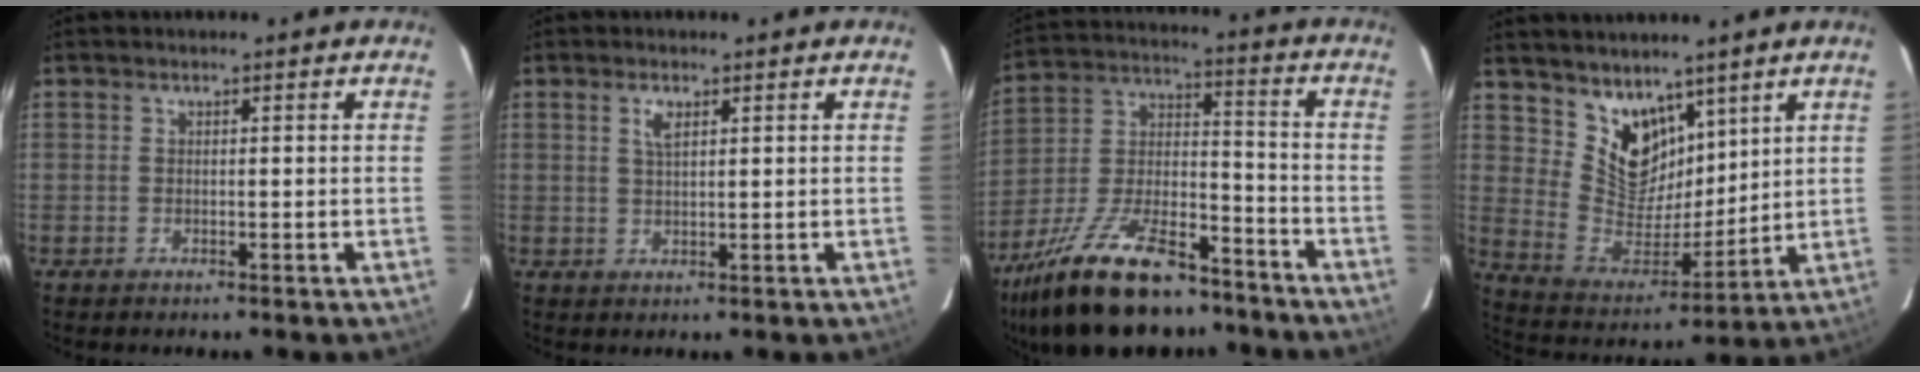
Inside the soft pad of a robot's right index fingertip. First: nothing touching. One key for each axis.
{"total": 2.3, "fx": 1.1, "fy": 0.9, "fz": 1.8, "tx": -0.035, "ty": 0.002, "tz": 0.021}
{"total": 23.9, "fx": -17.5, "fy": 9.3, "fz": 13.3, "tx": -0.263, "ty": -0.002, "tz": -0.282}
{"total": 12.2, "fx": 8.3, "fy": 7.6, "fz": 4.9, "tx": -0.091, "ty": -0.004, "tz": 0.172}